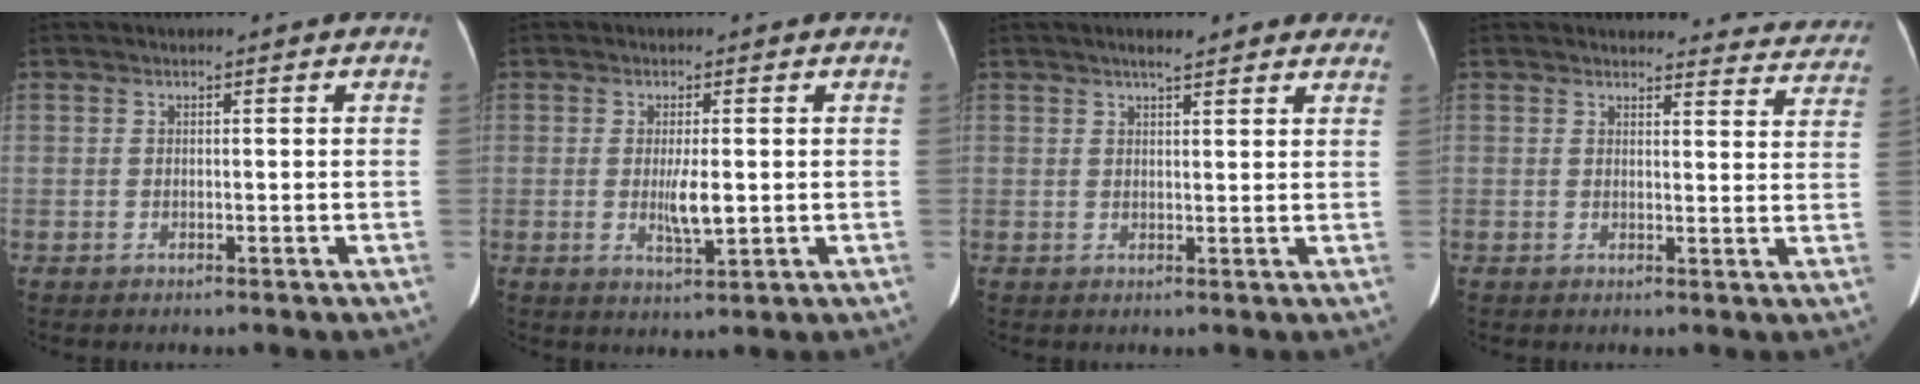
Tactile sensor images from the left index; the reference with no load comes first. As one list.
[{"total": 4.0, "force": [-0.1, 0.7, 3.9], "torque": [-0.073, -0.008, 0.002]}, {"total": 6.7, "force": [5.4, 1.5, 3.7], "torque": [-0.035, 0.017, 0.062]}, {"total": 9.8, "force": [9.5, 2.5, 0.0], "torque": [0.044, -0.030, 0.072]}]